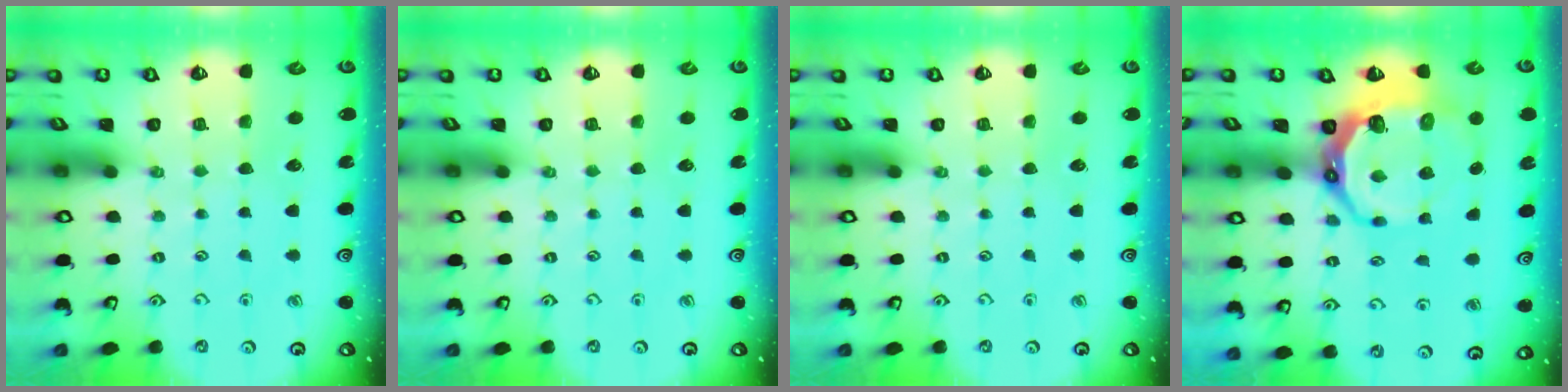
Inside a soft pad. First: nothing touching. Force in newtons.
{"total": 0.0}
{"total": 0.0}
{"total": 12.7, "press": 11.7, "slide": 5.0}